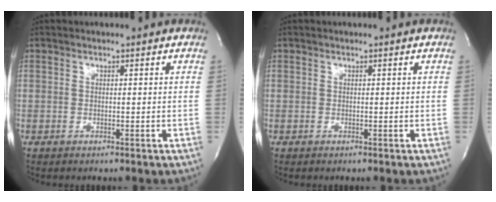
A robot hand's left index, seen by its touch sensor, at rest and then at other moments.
{"total": 0.0}